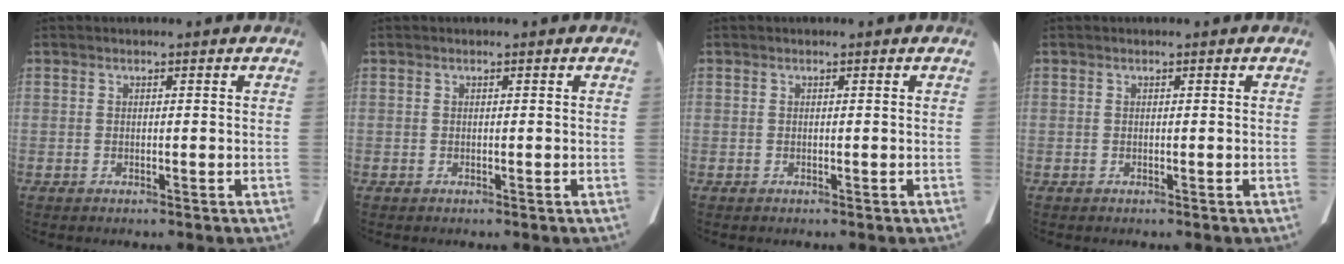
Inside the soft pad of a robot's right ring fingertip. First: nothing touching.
{"total": 0.0}
{"total": 0.0}
{"total": 0.0}